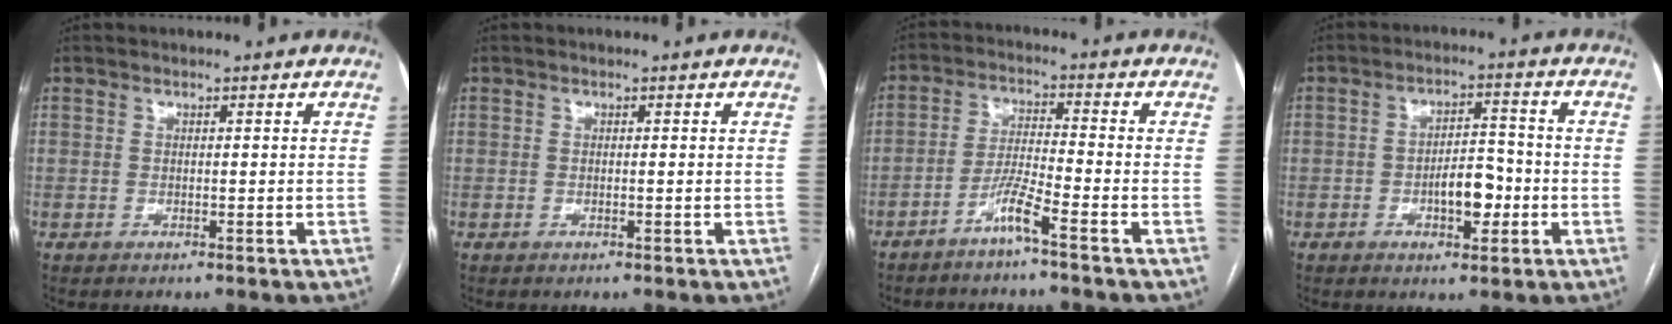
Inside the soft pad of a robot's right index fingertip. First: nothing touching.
{"total": 0.0}
{"total": 5.0, "force": [-3.5, -0.7, 3.5], "torque": [-0.075, -0.001, -0.075]}
{"total": 6.2, "force": [-1.9, 2.7, 5.2], "torque": [-0.084, 0.012, -0.026]}